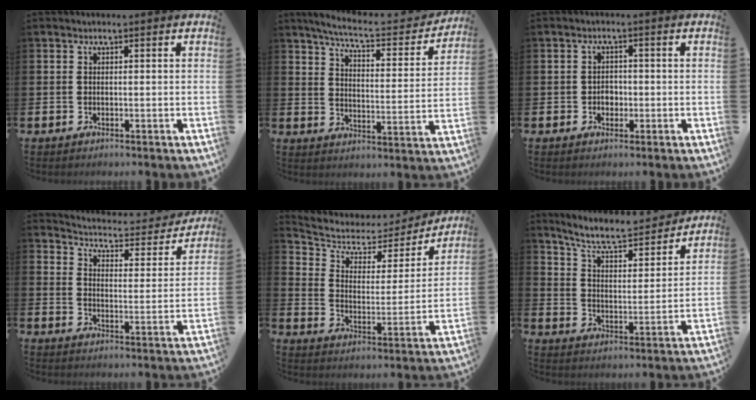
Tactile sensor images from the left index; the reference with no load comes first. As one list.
[{"total": 6.5, "force": [6.0, 0.8, 2.5], "torque": [-0.068, -0.045, 0.096]}, {"total": 2.0, "force": [-0.6, 1.7, 1.0], "torque": [-0.001, -0.002, -0.018]}, {"total": 4.3, "force": [4.1, 0.9, 0.8], "torque": [-0.037, -0.041, 0.062]}, {"total": 5.4, "force": [4.4, 2.9, 1.6], "torque": [-0.056, -0.038, 0.065]}, {"total": 7.6, "force": [7.0, 1.4, 2.6], "torque": [-0.079, -0.051, 0.117]}]